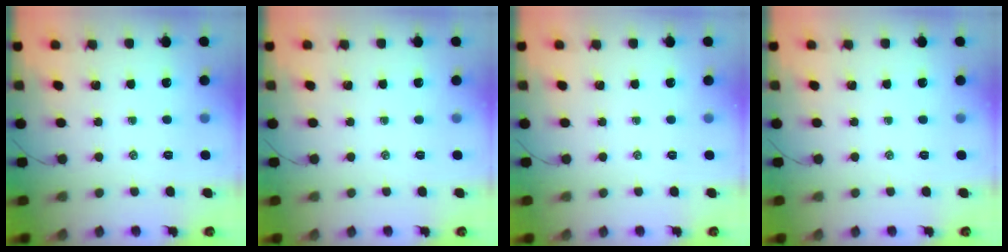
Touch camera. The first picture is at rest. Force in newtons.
{"total": 0.0}
{"total": 0.0}
{"total": 0.0}